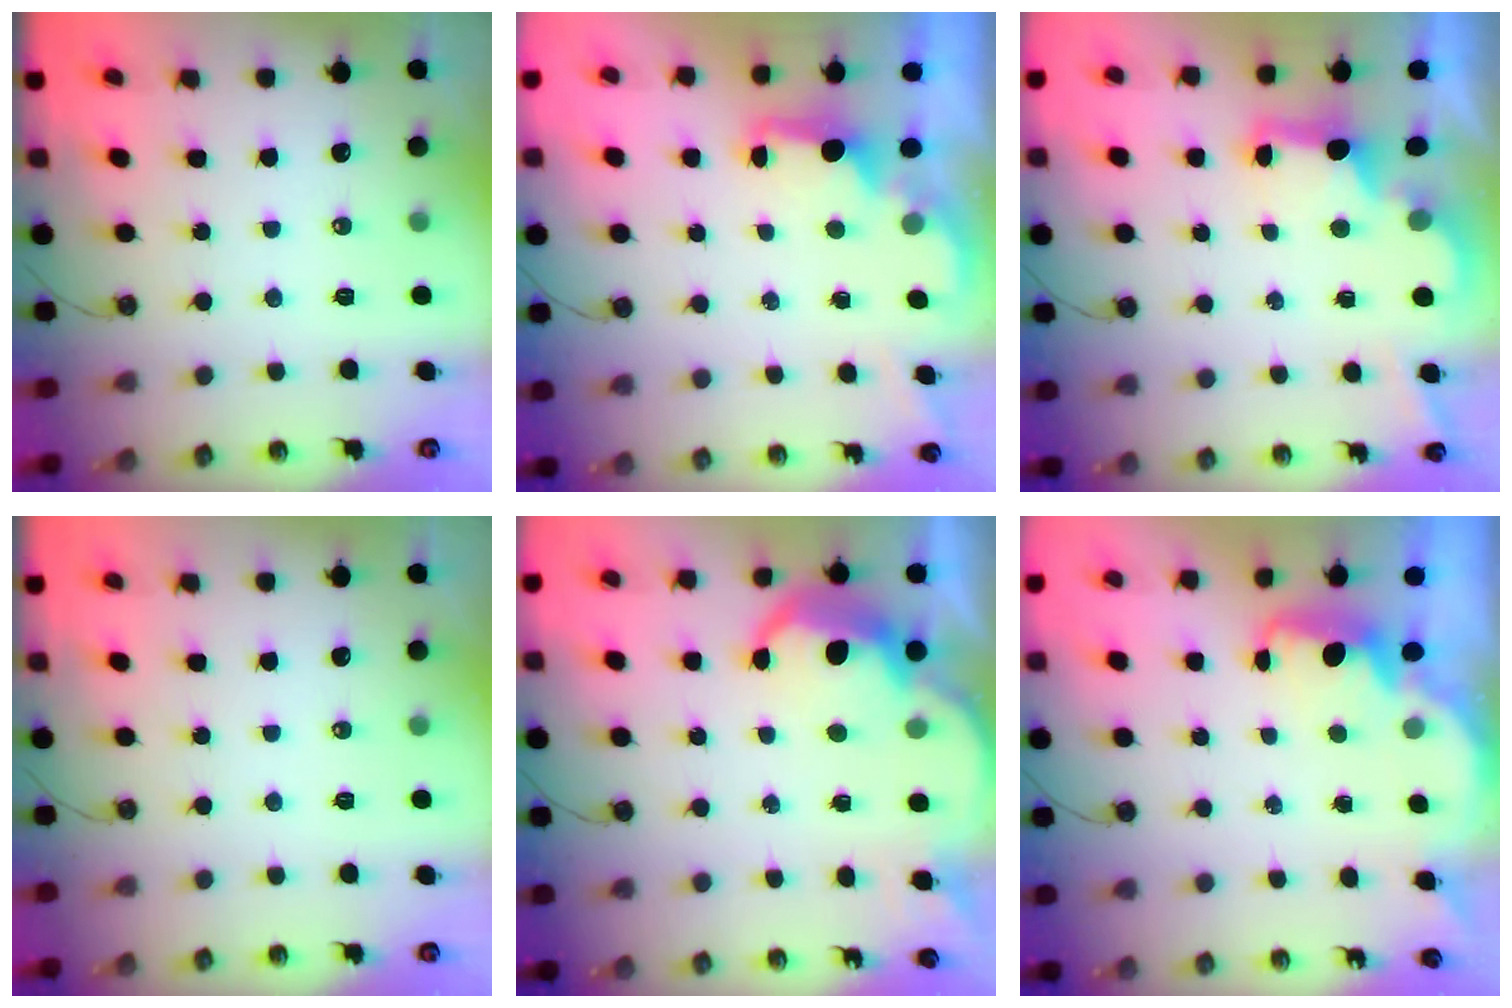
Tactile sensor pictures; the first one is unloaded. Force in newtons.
{"total": 1.7, "press": 1.6, "slide": 0.6}
{"total": 2.7, "press": 2.5, "slide": 0.9}
{"total": 0.0}
{"total": 7.3, "press": 7.3, "slide": 0.4}
{"total": 2.4, "press": 2.3, "slide": 0.6}